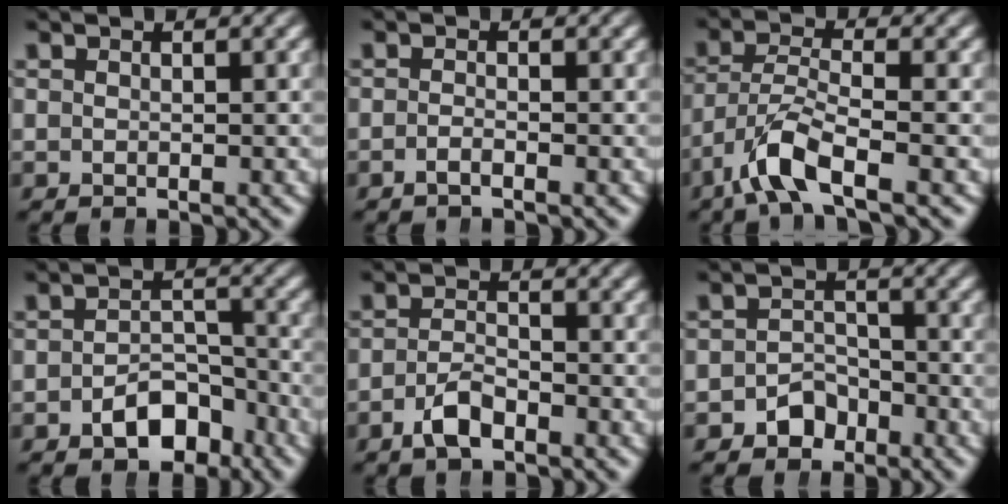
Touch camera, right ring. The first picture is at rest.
{"total": 1.3, "force": [-1.2, 0.2, 0.6], "torque": [-0.017, -0.004, -0.023]}
{"total": 4.1, "force": [-1.8, 1.6, 3.3], "torque": [-0.080, -0.021, -0.021]}
{"total": 4.2, "force": [-2.7, 2.5, 1.9], "torque": [-0.016, -0.007, -0.042]}
{"total": 2.7, "force": [-2.1, 1.0, 1.5], "torque": [-0.023, -0.006, -0.033]}
{"total": 3.4, "force": [-2.4, 2.4, 0.6], "torque": [-0.005, -0.010, -0.037]}